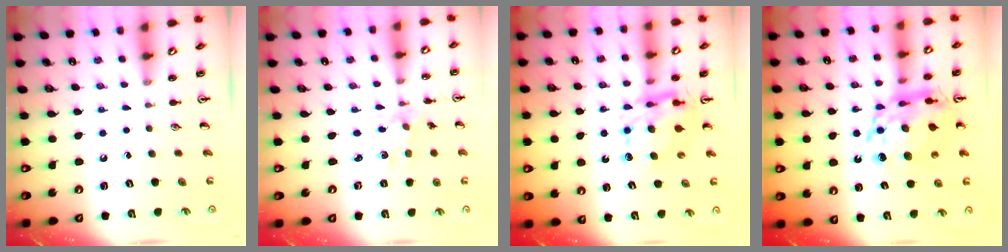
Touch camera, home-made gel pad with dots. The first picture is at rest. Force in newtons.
{"total": 1.9, "press": 1.9, "slide": 0.5}
{"total": 9.1, "press": 9.1, "slide": 0.8}
{"total": 16.2, "press": 16.1, "slide": 1.4}